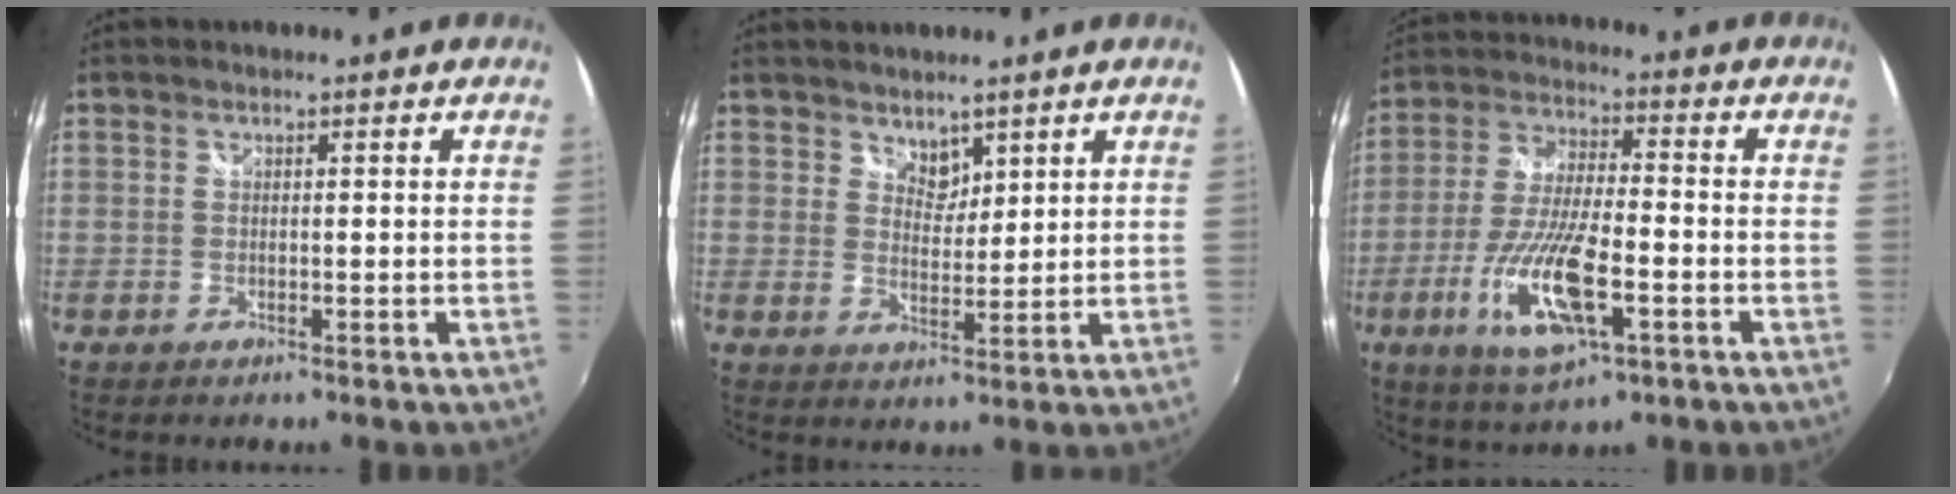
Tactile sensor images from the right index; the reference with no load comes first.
{"total": 3.3, "force": [2.7, 1.7, 0.8], "torque": [-0.006, 0.002, 0.048]}
{"total": 15.2, "force": [-5.6, 4.7, 13.3], "torque": [-0.280, -0.018, -0.103]}